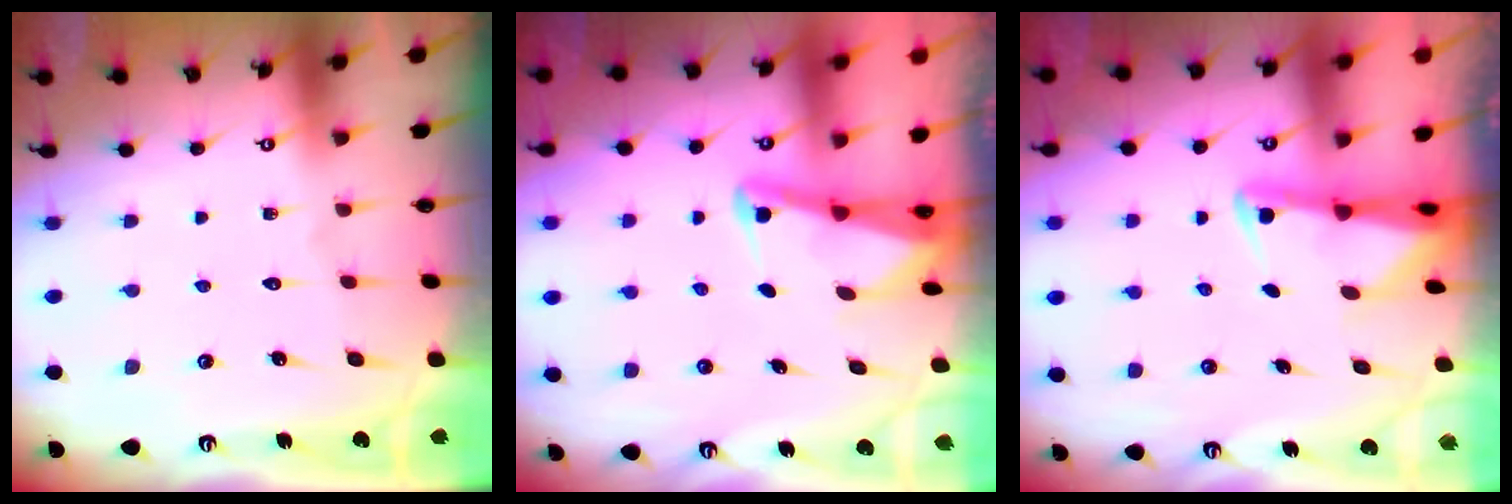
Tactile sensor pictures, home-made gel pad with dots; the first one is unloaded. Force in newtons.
{"total": 2.5, "press": 2.5, "slide": 0.4}
{"total": 2.2, "press": 2.1, "slide": 0.5}